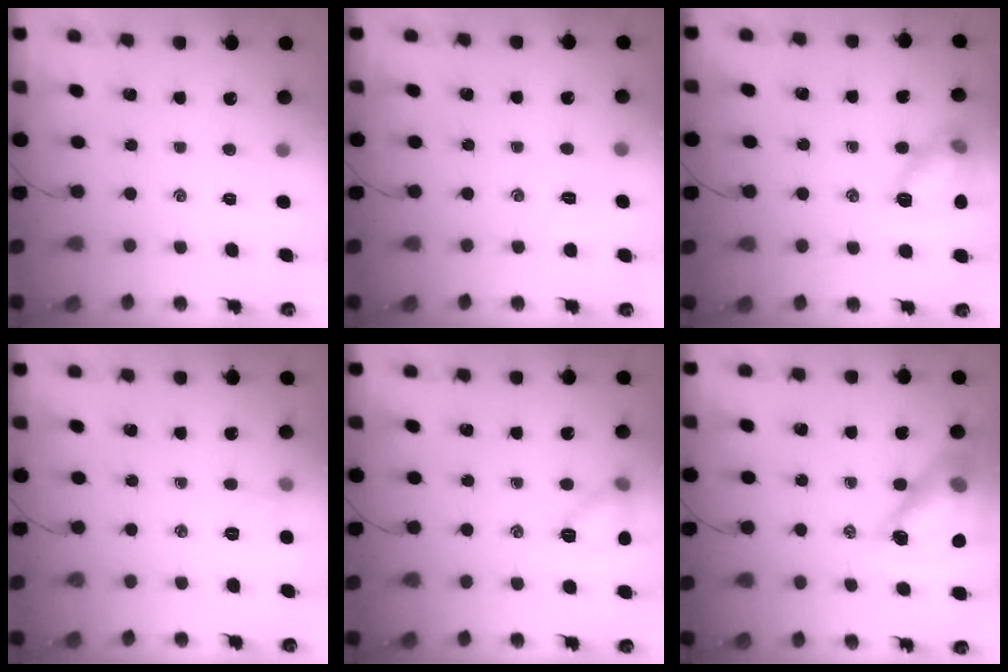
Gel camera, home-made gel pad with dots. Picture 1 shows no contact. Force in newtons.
{"total": 3.1, "press": 3.0, "slide": 0.8}
{"total": 11.8, "press": 11.8, "slide": 0.2}
{"total": 4.7, "press": 4.5, "slide": 1.4}
{"total": 10.4, "press": 10.4, "slide": 0.5}
{"total": 16.7, "press": 16.1, "slide": 4.7}